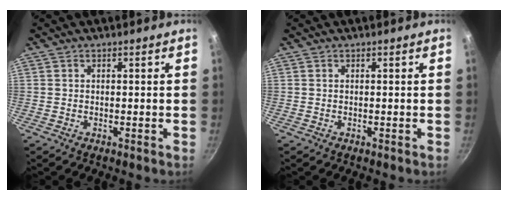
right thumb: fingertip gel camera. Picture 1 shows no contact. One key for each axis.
{"total": 0.0}